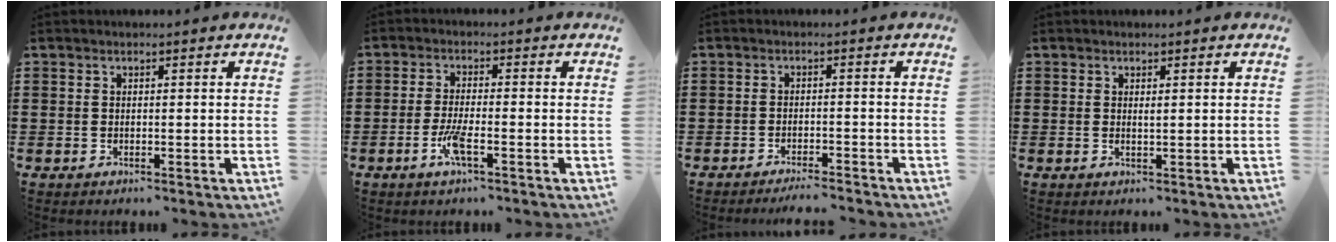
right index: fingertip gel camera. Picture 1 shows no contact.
{"total": 4.2, "force": [-2.0, 0.7, 3.6], "torque": [-0.089, -0.011, -0.044]}
{"total": 2.4, "force": [-2.3, -0.4, 0.5], "torque": [-0.012, -0.001, -0.046]}
{"total": 0.6, "force": [0.3, 0.2, 0.5], "torque": [-0.012, 0.001, 0.006]}